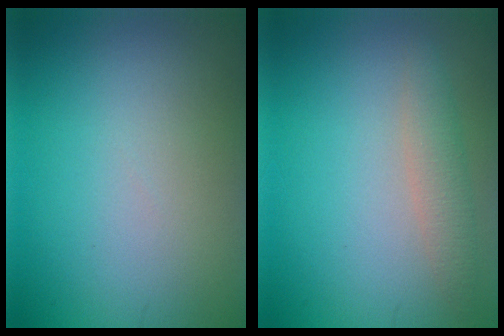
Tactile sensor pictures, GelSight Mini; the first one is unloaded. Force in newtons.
{"total": 2.0, "press": 2.0, "slide": 0.1}